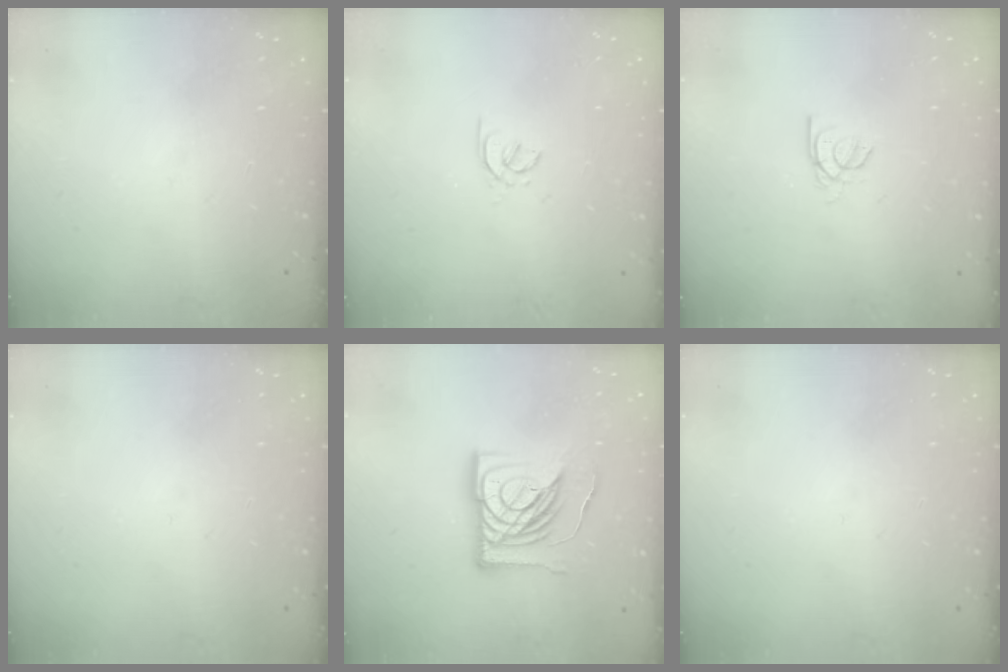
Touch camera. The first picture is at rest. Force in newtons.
{"total": 1.2, "press": 1.2, "slide": 0.4}
{"total": 2.2, "press": 2.2, "slide": 0.2}
{"total": 0.0}
{"total": 17.5, "press": 17.4, "slide": 2.2}
{"total": 0.0}